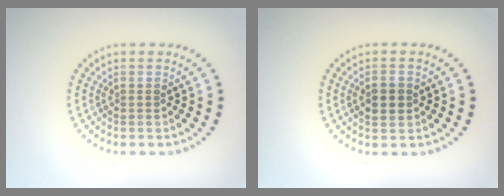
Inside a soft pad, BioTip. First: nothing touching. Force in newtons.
{"total": 2.5, "press": 2.5, "slide": 0.2}